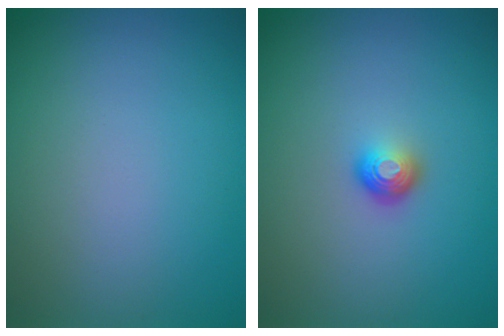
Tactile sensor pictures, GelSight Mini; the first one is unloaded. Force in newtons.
{"total": 1.8, "press": 1.1, "slide": 1.5}